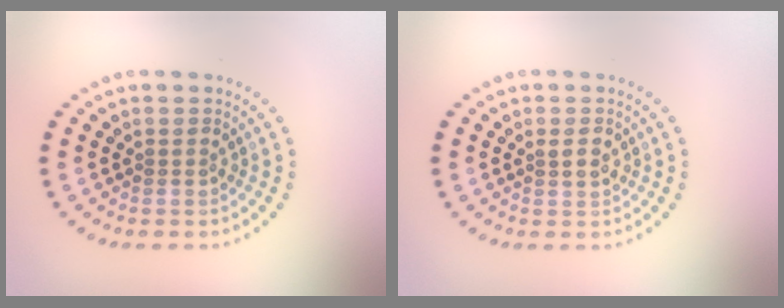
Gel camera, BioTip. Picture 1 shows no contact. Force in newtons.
{"total": 1.0, "press": 1.0, "slide": 0.1}